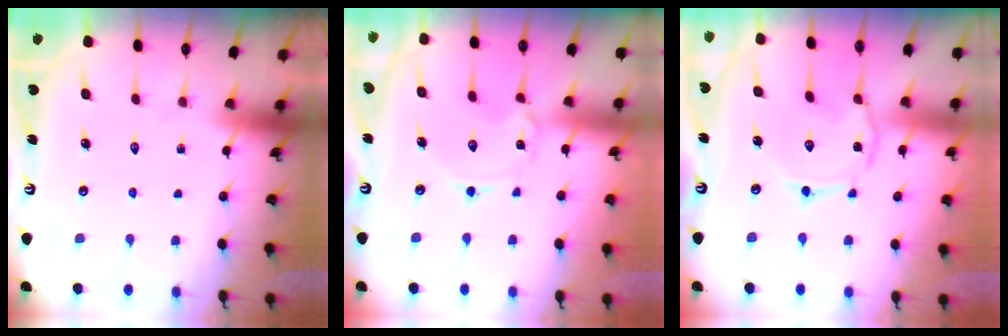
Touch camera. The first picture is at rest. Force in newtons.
{"total": 0.9, "press": 0.9, "slide": 0.1}
{"total": 2.8, "press": 2.8, "slide": 0.4}